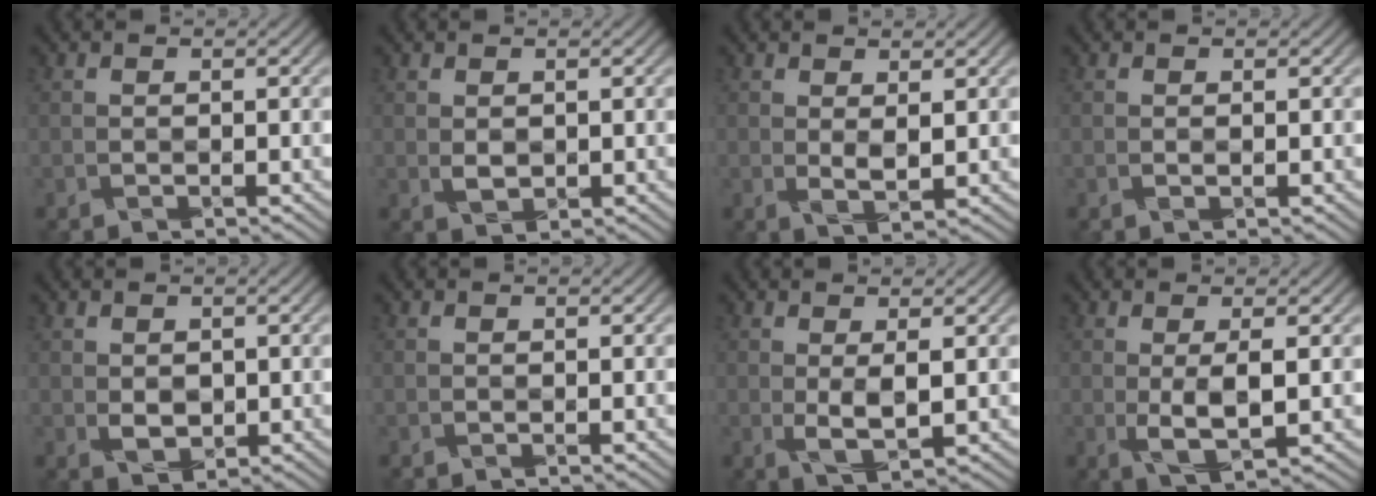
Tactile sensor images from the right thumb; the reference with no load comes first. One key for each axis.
{"total": 1.1, "fx": 0.6, "fy": 0.7, "fz": 0.6, "tx": -0.015, "ty": -0.004, "tz": 0.020}
{"total": 2.0, "fx": 1.1, "fy": 0.5, "fz": 1.6, "tx": -0.035, "ty": -0.009, "tz": 0.026}
{"total": 0.0}
{"total": 1.8, "fx": 0.5, "fy": 1.5, "fz": 0.9, "tx": -0.021, "ty": -0.006, "tz": 0.018}
{"total": 0.0}
{"total": 2.9, "fx": 0.4, "fy": 0.8, "fz": 2.8, "tx": -0.061, "ty": -0.005, "tz": 0.013}
{"total": 3.7, "fx": 0.1, "fy": 0.9, "fz": 3.6, "tx": -0.074, "ty": -0.002, "tz": 0.008}